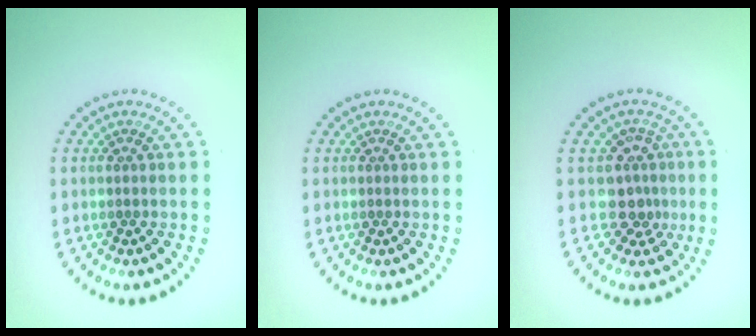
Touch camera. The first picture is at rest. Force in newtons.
{"total": 0.0}
{"total": 2.8, "press": 2.1, "slide": 1.9}